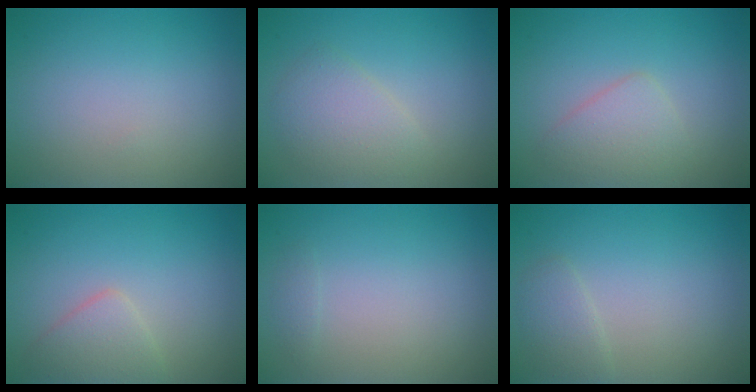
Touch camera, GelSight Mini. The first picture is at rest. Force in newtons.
{"total": 2.9, "press": 2.9, "slide": 0.1}
{"total": 2.5, "press": 2.5, "slide": 0.2}
{"total": 2.3, "press": 2.3, "slide": 0.1}
{"total": 0.6, "press": 0.6, "slide": 0.0}
{"total": 1.6, "press": 1.6, "slide": 0.1}